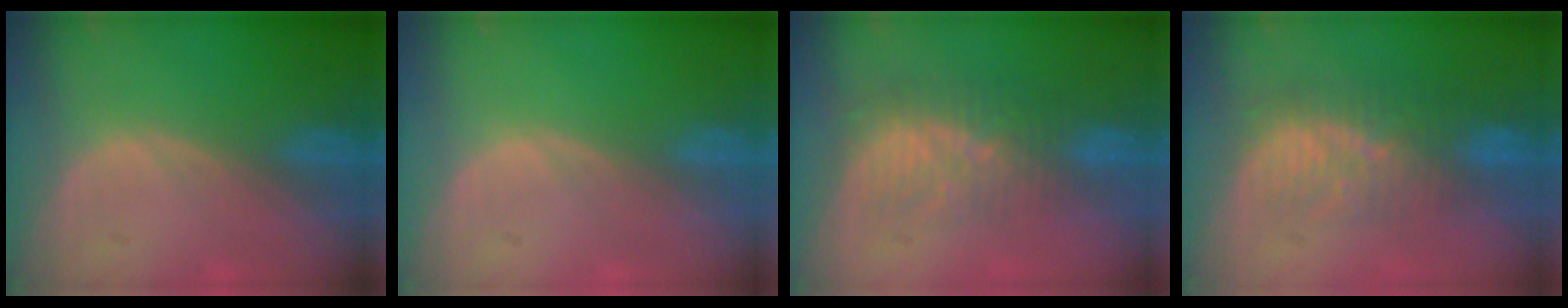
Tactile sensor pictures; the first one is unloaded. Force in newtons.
{"total": 0.0}
{"total": 8.6, "press": 7.5, "slide": 4.3}
{"total": 8.4, "press": 7.8, "slide": 3.0}